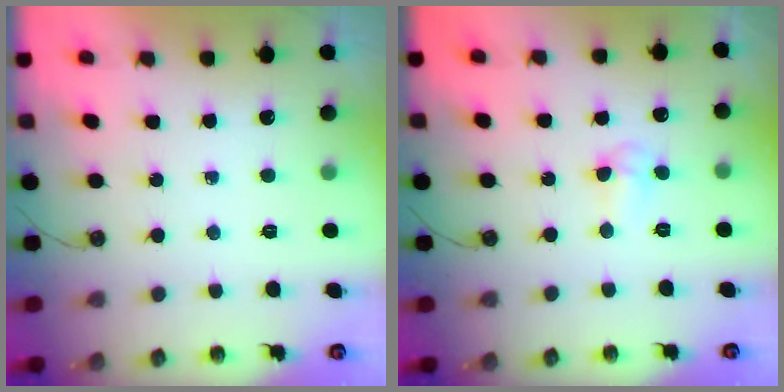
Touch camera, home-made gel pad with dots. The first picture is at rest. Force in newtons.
{"total": 4.0, "press": 3.1, "slide": 2.4}